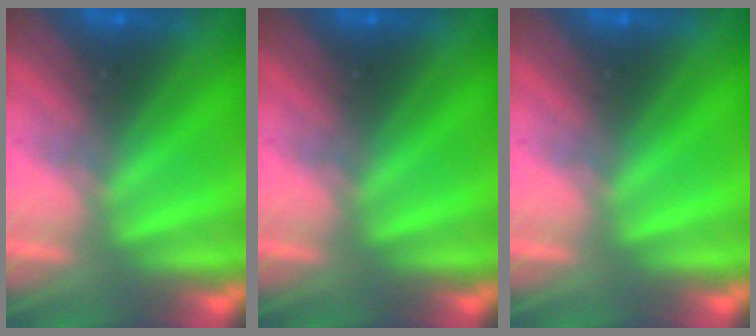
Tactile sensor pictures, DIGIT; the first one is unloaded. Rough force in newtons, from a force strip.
{"total": 0.0}
{"total": 0.0}